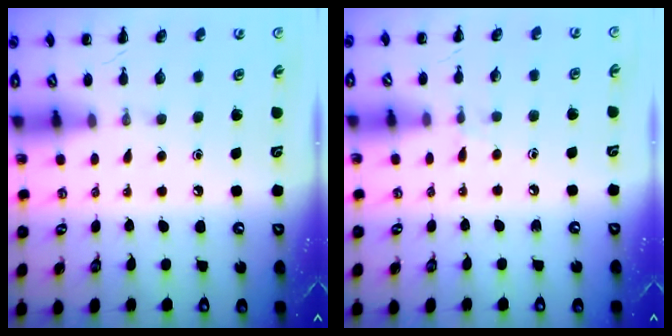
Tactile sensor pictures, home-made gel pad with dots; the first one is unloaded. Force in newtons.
{"total": 4.7, "press": 4.3, "slide": 1.9}